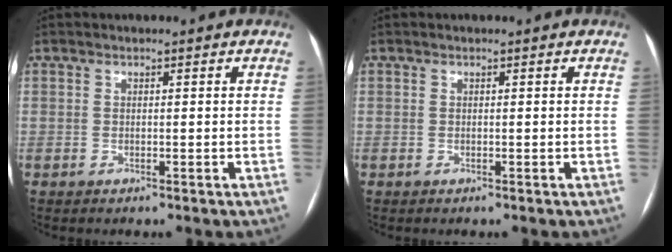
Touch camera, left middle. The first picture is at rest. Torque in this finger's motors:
{"motor_torque": [0.00, 0.00, 0.00, 0.00]}